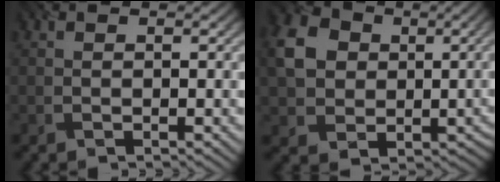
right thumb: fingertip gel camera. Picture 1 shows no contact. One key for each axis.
{"total": 8.5, "fx": 1.0, "fy": 7.4, "fz": 4.1, "tx": -0.111, "ty": 0.000, "tz": 0.018}